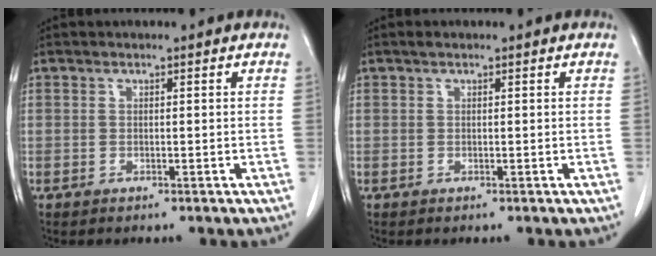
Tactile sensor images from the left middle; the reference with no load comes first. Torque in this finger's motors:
{"motor_torque": [0.26, -0.20, -0.06, -0.01]}